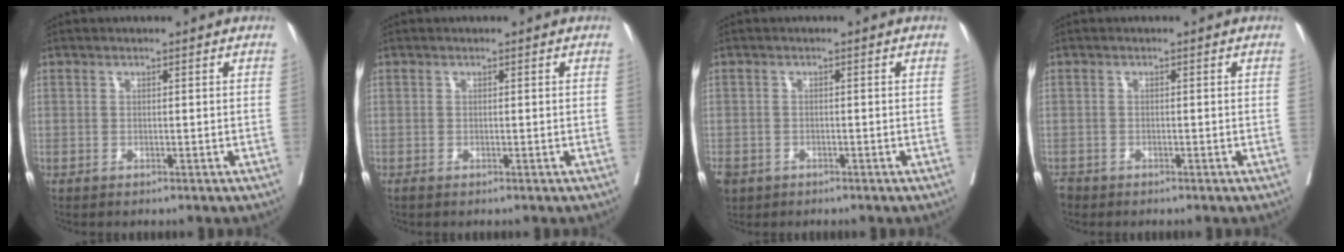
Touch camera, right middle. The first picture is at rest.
{"total": 0.0}
{"total": 5.6, "force": [-3.2, 4.2, 1.7], "torque": [-0.054, -0.006, -0.051]}
{"total": 1.3, "force": [-1.1, 0.7, 0.1], "torque": [-0.007, -0.002, -0.021]}